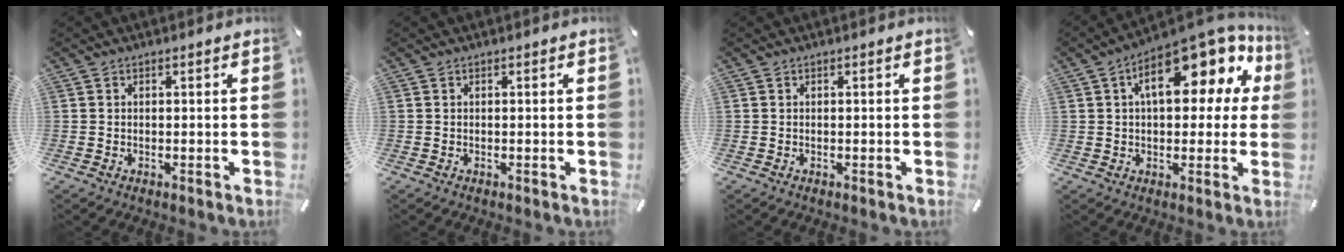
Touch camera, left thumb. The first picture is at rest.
{"total": 0.0}
{"total": 0.0}
{"total": 16.7, "force": [6.9, 8.3, 12.7], "torque": [-0.181, -0.033, 0.114]}